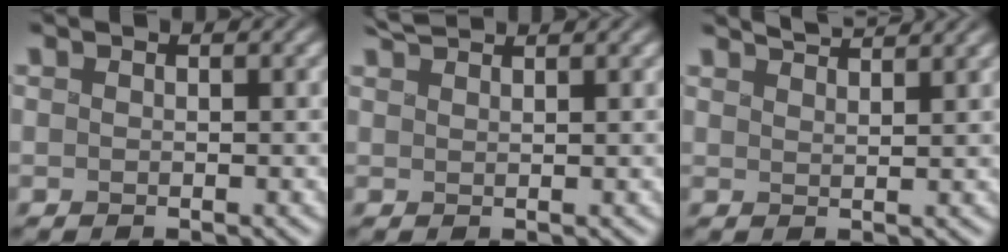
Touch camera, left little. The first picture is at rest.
{"total": 2.0, "force": [1.9, 0.2, 0.6], "torque": [-0.004, 0.010, 0.037]}
{"total": 3.6, "force": [3.2, 0.7, 1.5], "torque": [-0.013, 0.014, 0.034]}